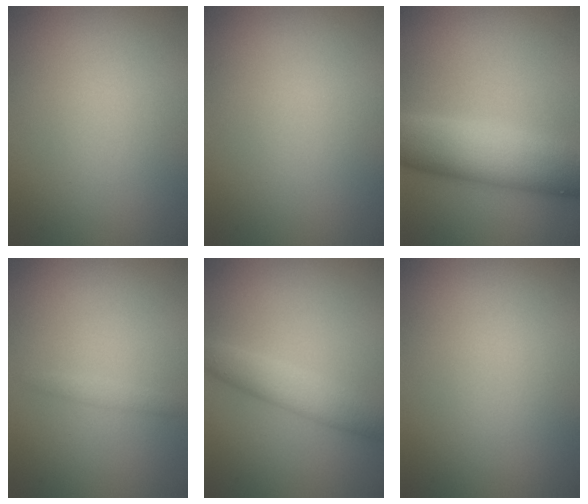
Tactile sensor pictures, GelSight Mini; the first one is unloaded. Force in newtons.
{"total": 0.0}
{"total": 9.1, "press": 9.1, "slide": 0.3}
{"total": 0.9, "press": 0.9, "slide": 0.0}
{"total": 3.5, "press": 3.5, "slide": 0.1}
{"total": 0.0}